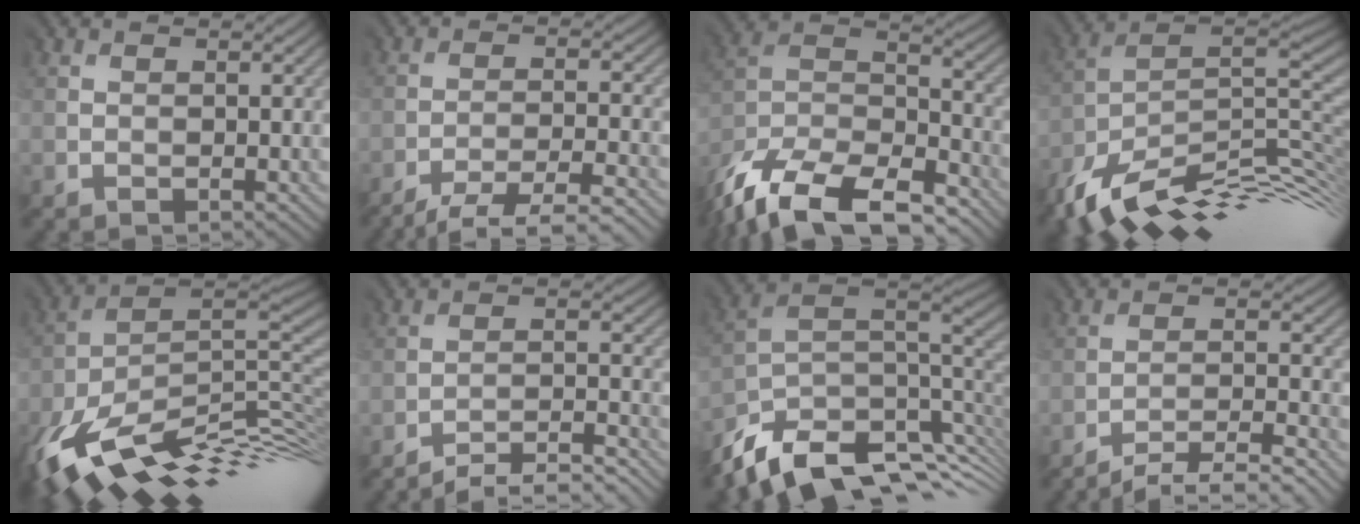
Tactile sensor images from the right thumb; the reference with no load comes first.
{"total": 4.8, "force": [-4.6, -0.3, 1.5], "torque": [-0.036, 0.002, -0.084]}
{"total": 16.8, "force": [-14.1, 6.5, 6.4], "torque": [-0.171, -0.052, -0.223]}
{"total": 12.1, "force": [-6.8, 4.3, 9.1], "torque": [-0.191, -0.006, -0.121]}
{"total": 14.9, "force": [-7.1, 6.3, 11.5], "torque": [-0.246, -0.019, -0.125]}
{"total": 7.0, "force": [-7.0, -0.1, 0.9], "torque": [-0.017, 0.002, -0.109]}
{"total": 10.1, "force": [-6.7, 4.8, 5.8], "torque": [-0.149, -0.016, -0.107]}
{"total": 6.3, "force": [-6.2, -0.3, 1.2], "torque": [-0.027, -0.001, -0.107]}